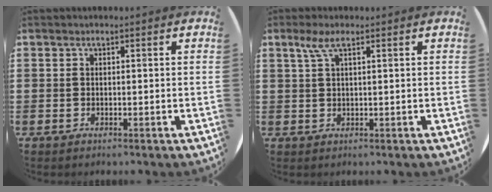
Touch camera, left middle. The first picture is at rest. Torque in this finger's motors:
{"motor_torque": [0.54, -0.19, 0.08, 0.04]}